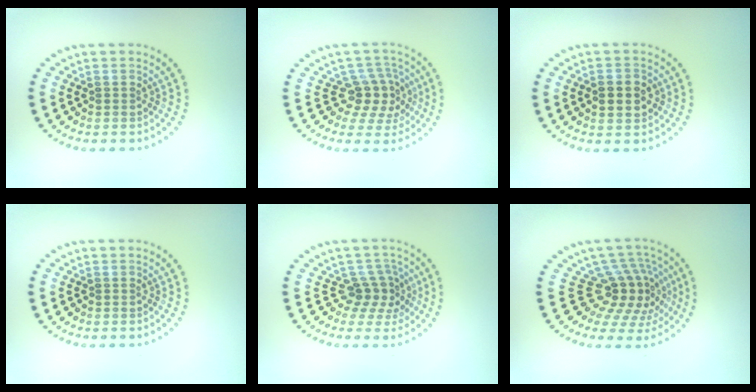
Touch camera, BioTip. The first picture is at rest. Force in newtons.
{"total": 3.4, "press": 2.7, "slide": 2.0}
{"total": 2.6, "press": 2.6, "slide": 0.2}
{"total": 0.0}
{"total": 2.7, "press": 1.9, "slide": 1.9}
{"total": 4.8, "press": 3.7, "slide": 3.1}